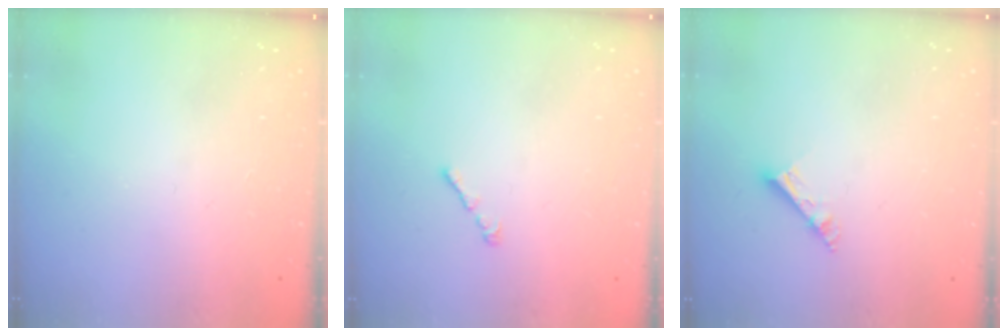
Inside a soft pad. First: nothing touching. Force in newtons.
{"total": 1.0, "press": 0.9, "slide": 0.5}
{"total": 5.0, "press": 4.9, "slide": 0.4}